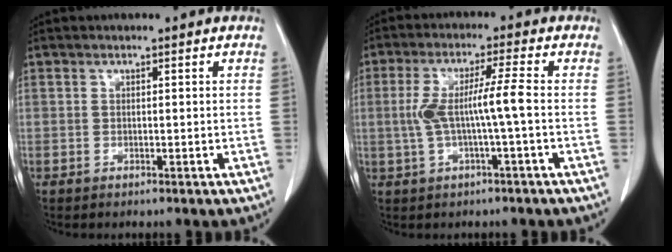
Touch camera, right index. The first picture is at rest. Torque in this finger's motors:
{"motor_torque": [0.88, -0.01, 0.36, 0.14]}